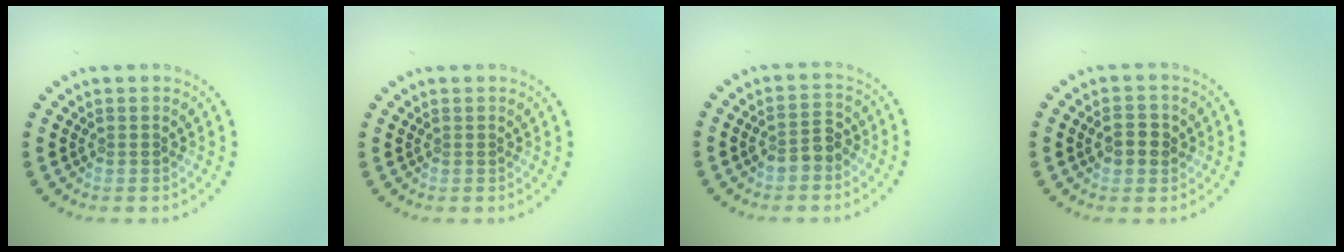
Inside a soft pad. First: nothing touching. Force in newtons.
{"total": 0.0}
{"total": 2.4, "press": 2.3, "slide": 0.6}
{"total": 2.3, "press": 2.3, "slide": 0.3}